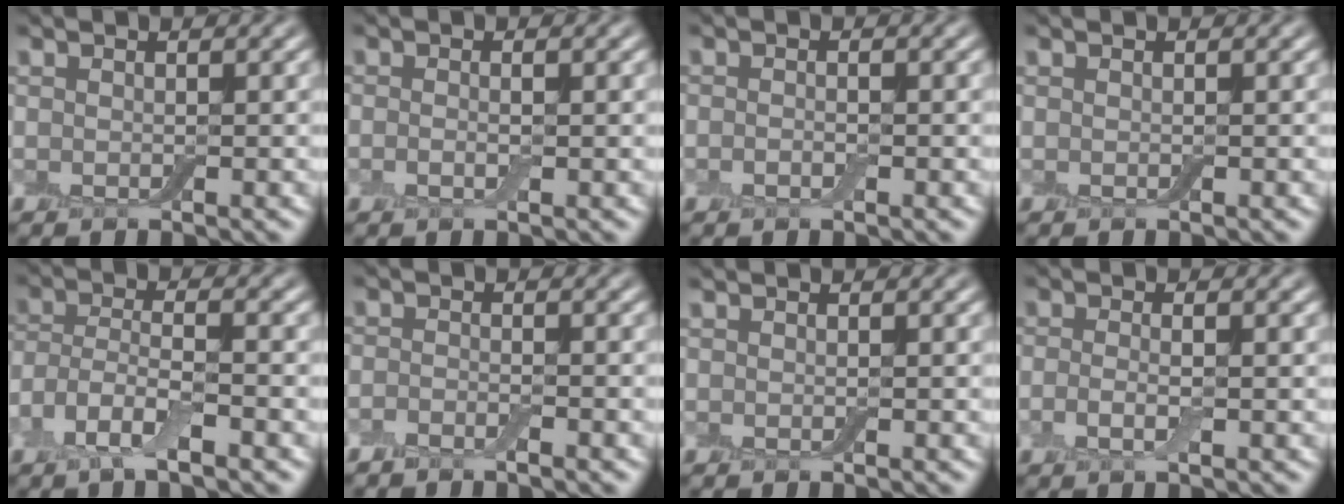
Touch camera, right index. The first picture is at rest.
{"total": 0.7, "force": [-0.2, 0.1, 0.7], "torque": [-0.014, 0.000, -0.007]}
{"total": 0.6, "force": [-0.4, 0.2, 0.4], "torque": [-0.008, 0.002, -0.008]}
{"total": 0.0}
{"total": 4.4, "force": [-2.3, 1.4, 3.4], "torque": [-0.073, -0.002, -0.051]}
{"total": 1.3, "force": [-1.1, 0.2, 0.7], "torque": [-0.015, -0.003, -0.027]}
{"total": 0.0}
{"total": 1.5, "force": [-0.4, 0.4, 1.4], "torque": [-0.033, -0.004, -0.013]}